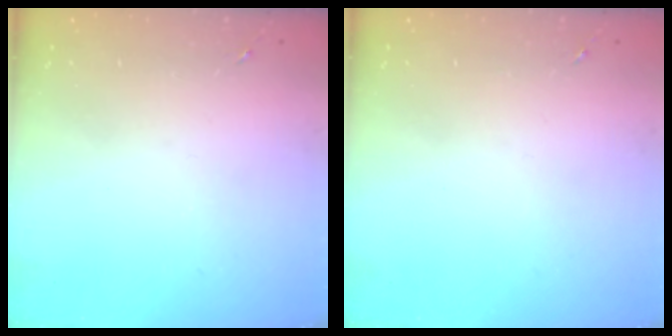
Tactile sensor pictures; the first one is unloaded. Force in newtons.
{"total": 0.0}